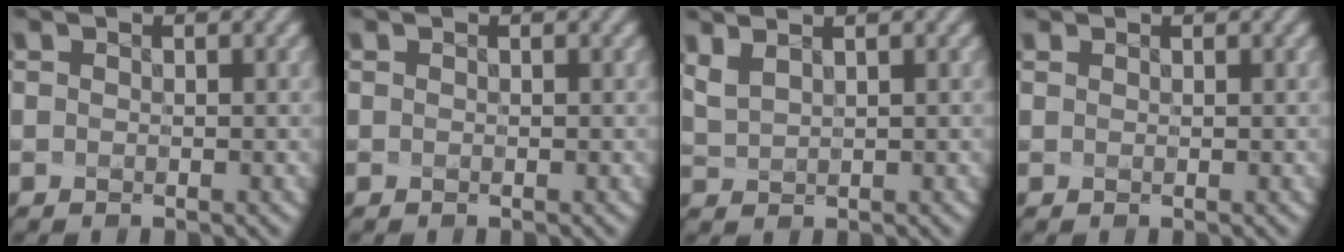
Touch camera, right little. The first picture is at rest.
{"total": 0.0}
{"total": 2.0, "force": [1.5, 0.5, 1.2], "torque": [-0.045, 0.011, 0.039]}
{"total": 0.5, "force": [0.1, -0.2, -0.5], "torque": [0.005, 0.006, 0.002]}